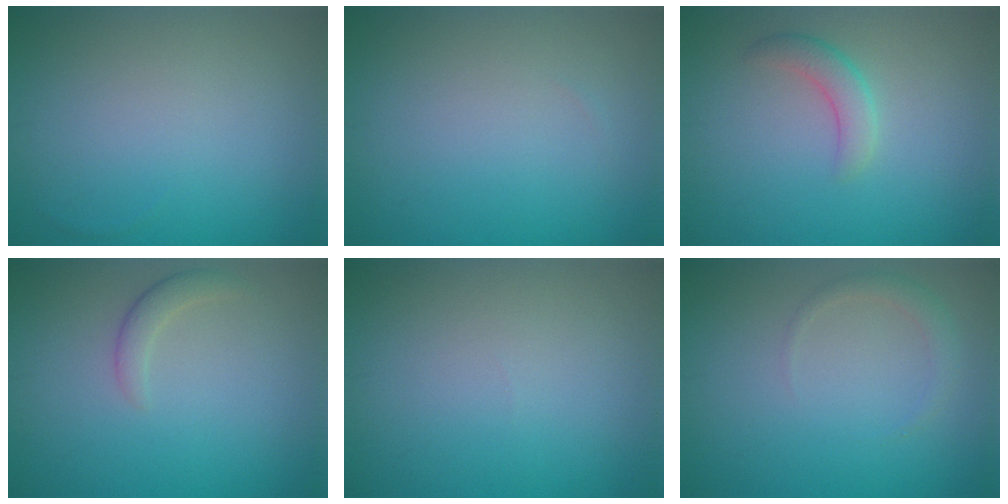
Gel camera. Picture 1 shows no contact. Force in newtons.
{"total": 0.0}
{"total": 2.1, "press": 2.1, "slide": 0.2}
{"total": 1.5, "press": 1.5, "slide": 0.1}
{"total": 0.0}
{"total": 1.3, "press": 1.3, "slide": 0.1}